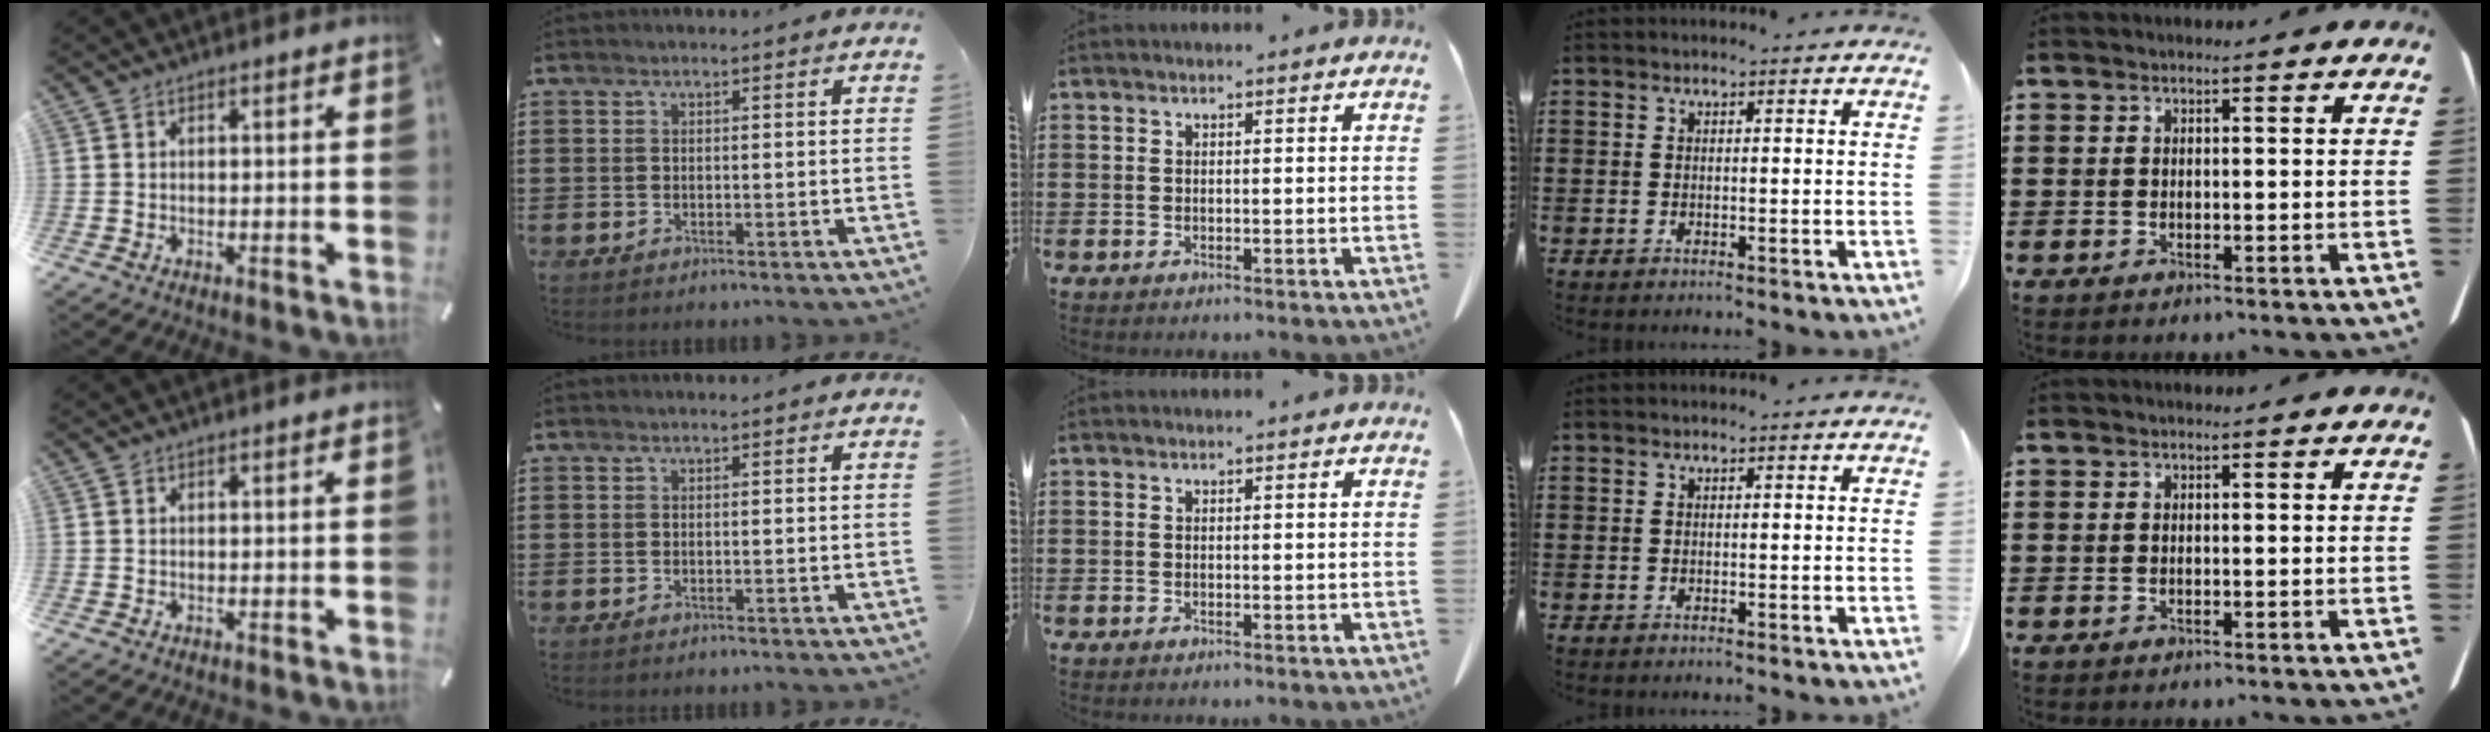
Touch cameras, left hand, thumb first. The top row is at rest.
{}